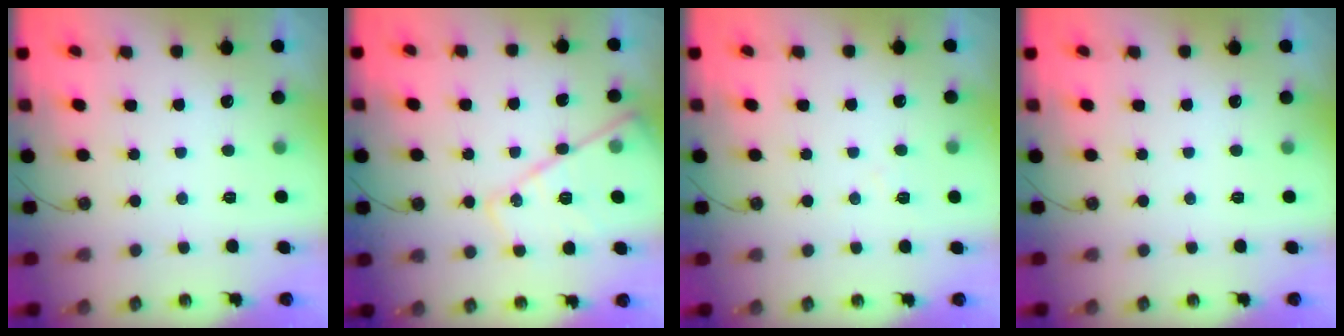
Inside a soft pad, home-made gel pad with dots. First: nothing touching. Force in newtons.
{"total": 16.3, "press": 16.2, "slide": 1.7}
{"total": 3.6, "press": 3.5, "slide": 0.6}
{"total": 0.0}